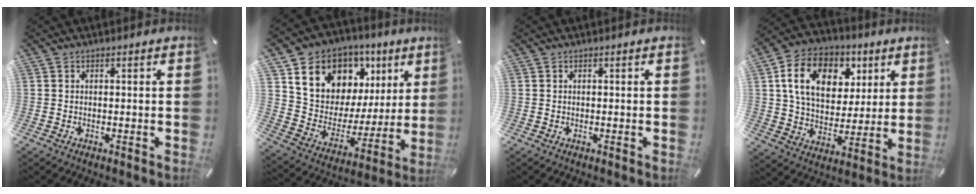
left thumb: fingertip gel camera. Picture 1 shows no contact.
{"total": 12.7, "force": [7.7, 9.6, 3.3], "torque": [-0.060, -0.071, 0.143]}
{"total": 0.0}
{"total": 15.6, "force": [6.1, 11.5, 8.6], "torque": [-0.142, -0.004, 0.113]}